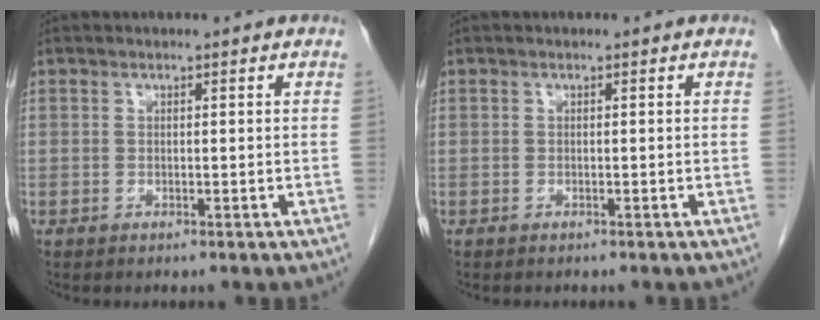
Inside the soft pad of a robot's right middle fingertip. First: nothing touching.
{"total": 0.0}